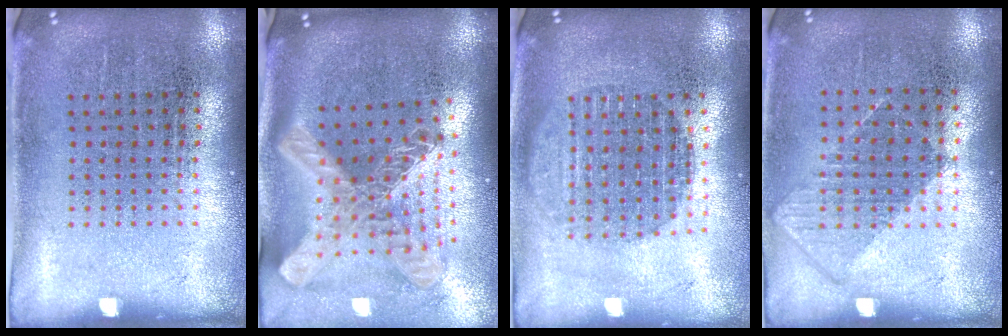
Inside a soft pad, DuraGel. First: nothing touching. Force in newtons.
{"total": 3.0, "press": 2.1, "slide": 2.1}
{"total": 1.7, "press": 1.4, "slide": 0.9}
{"total": 0.8, "press": 0.7, "slide": 0.4}